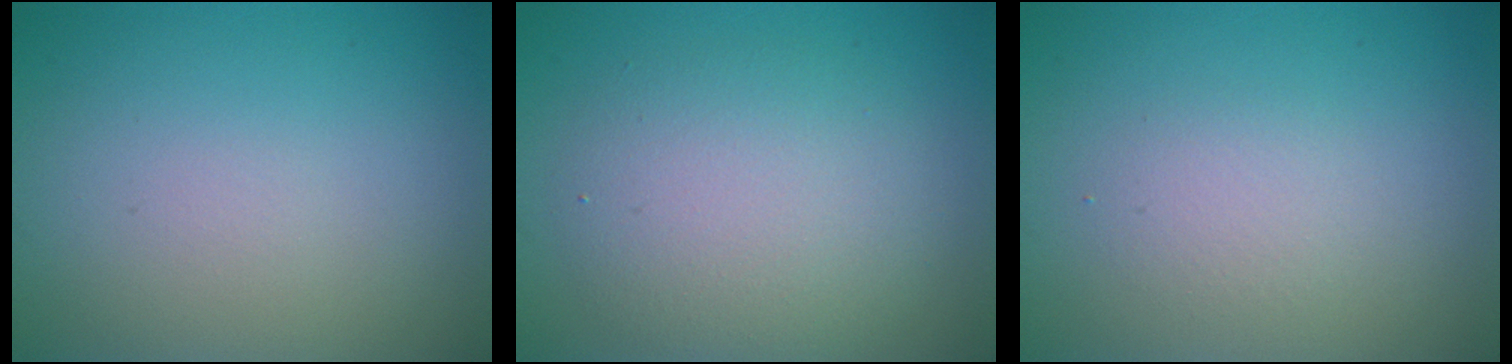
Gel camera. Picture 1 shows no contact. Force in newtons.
{"total": 4.9, "press": 4.9, "slide": 0.4}
{"total": 1.7, "press": 1.7, "slide": 0.1}